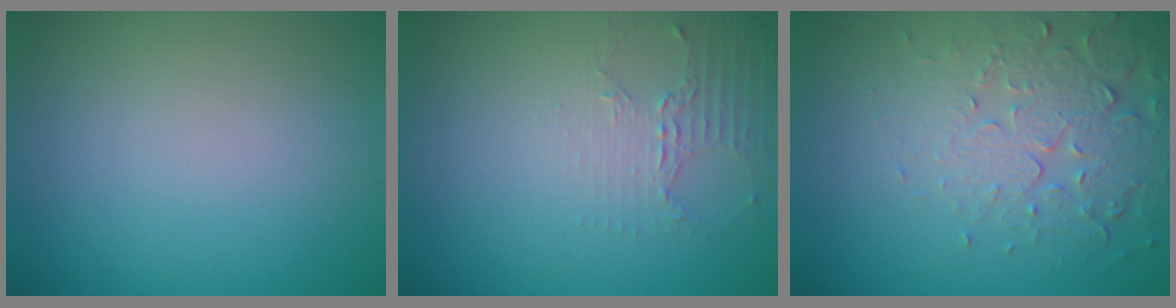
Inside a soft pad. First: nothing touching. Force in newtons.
{"total": 2.0, "press": 1.5, "slide": 1.4}
{"total": 5.3, "press": 3.9, "slide": 3.6}